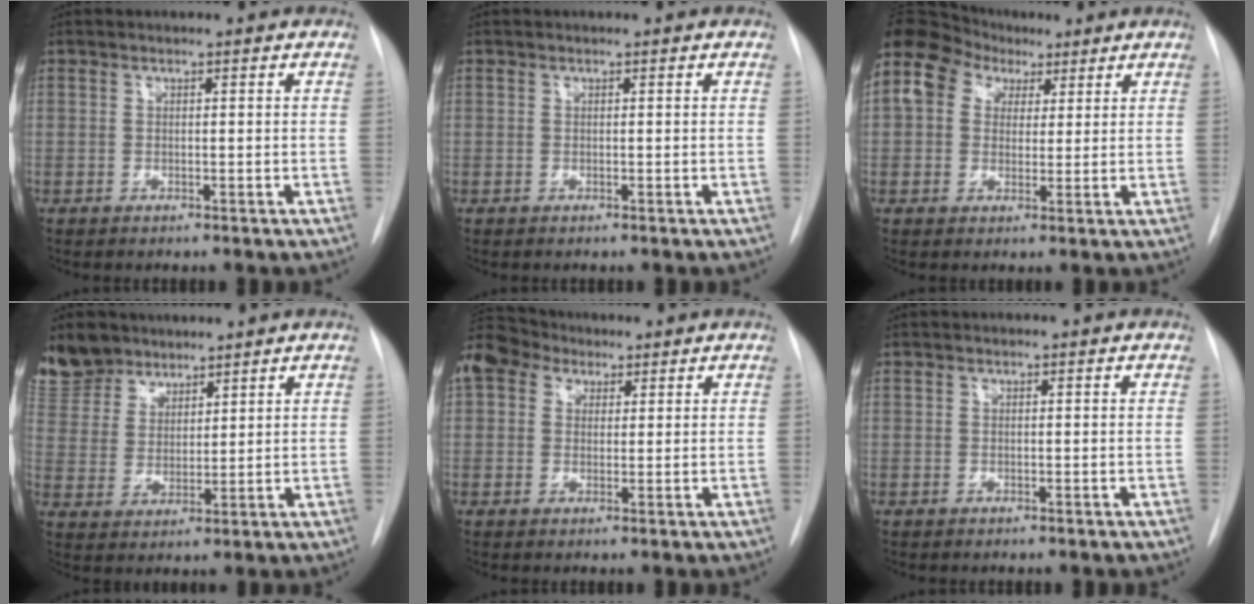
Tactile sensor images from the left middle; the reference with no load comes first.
{"total": 0.0}
{"total": 11.7, "force": [5.2, 8.7, 5.7], "torque": [-0.137, 0.063, 0.093]}
{"total": 11.0, "force": [8.9, 6.2, 2.1], "torque": [-0.055, 0.017, 0.184]}
{"total": 12.7, "force": [7.6, 8.7, 5.2], "torque": [-0.146, 0.065, 0.143]}
{"total": 0.0}